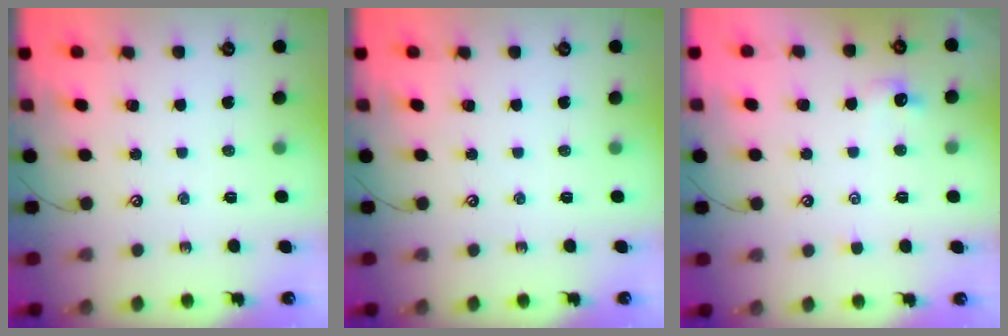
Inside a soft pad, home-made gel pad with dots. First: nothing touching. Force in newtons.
{"total": 0.0}
{"total": 0.7, "press": 0.4, "slide": 0.6}